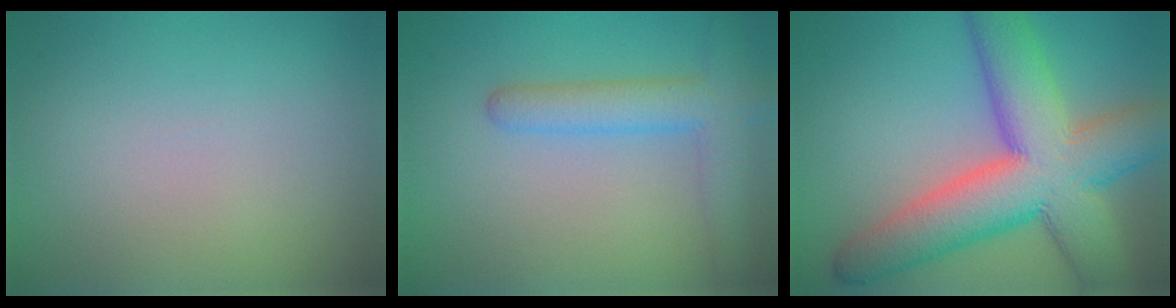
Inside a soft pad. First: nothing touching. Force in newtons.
{"total": 4.2, "press": 4.2, "slide": 0.2}
{"total": 11.9, "press": 11.9, "slide": 0.4}